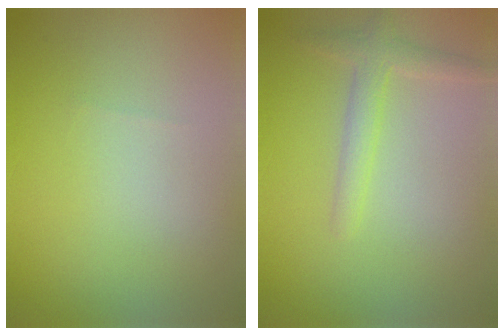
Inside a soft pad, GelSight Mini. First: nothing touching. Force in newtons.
{"total": 2.3, "press": 2.3, "slide": 0.2}